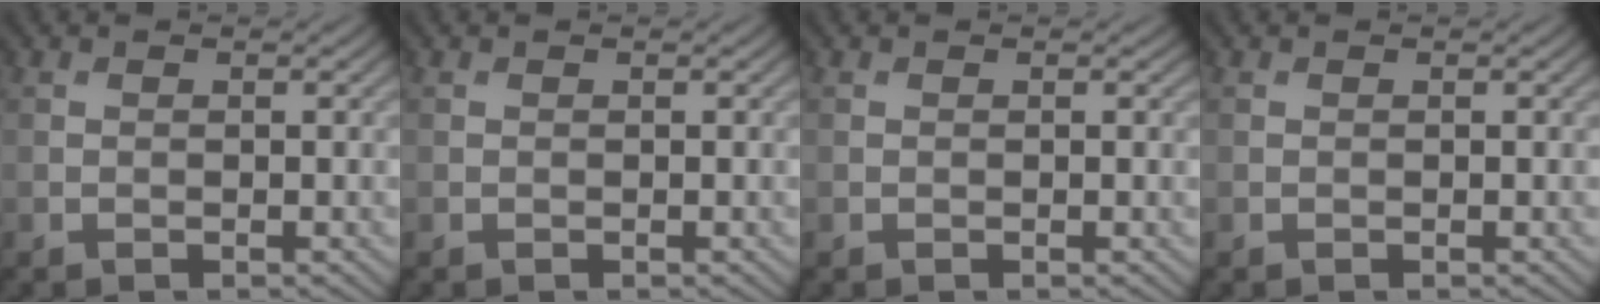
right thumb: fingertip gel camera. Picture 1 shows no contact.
{"total": 0.0}
{"total": 0.0}
{"total": 0.0}